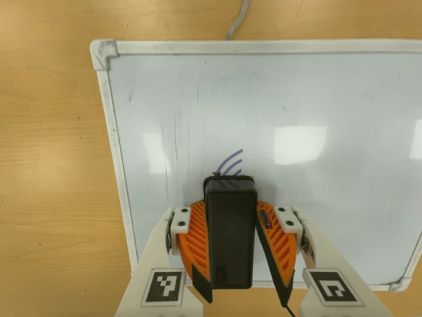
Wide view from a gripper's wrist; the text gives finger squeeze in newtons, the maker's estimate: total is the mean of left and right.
{"total": 11.4, "left": 13.4, "right": 9.4}